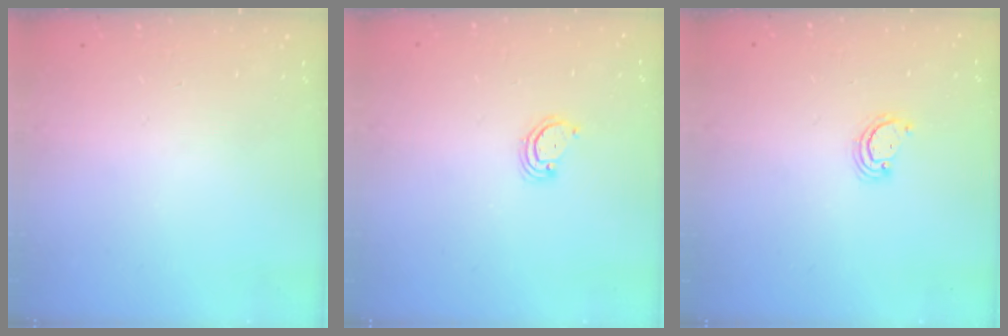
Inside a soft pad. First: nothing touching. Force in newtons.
{"total": 2.9, "press": 2.9, "slide": 0.2}
{"total": 2.6, "press": 2.6, "slide": 0.3}